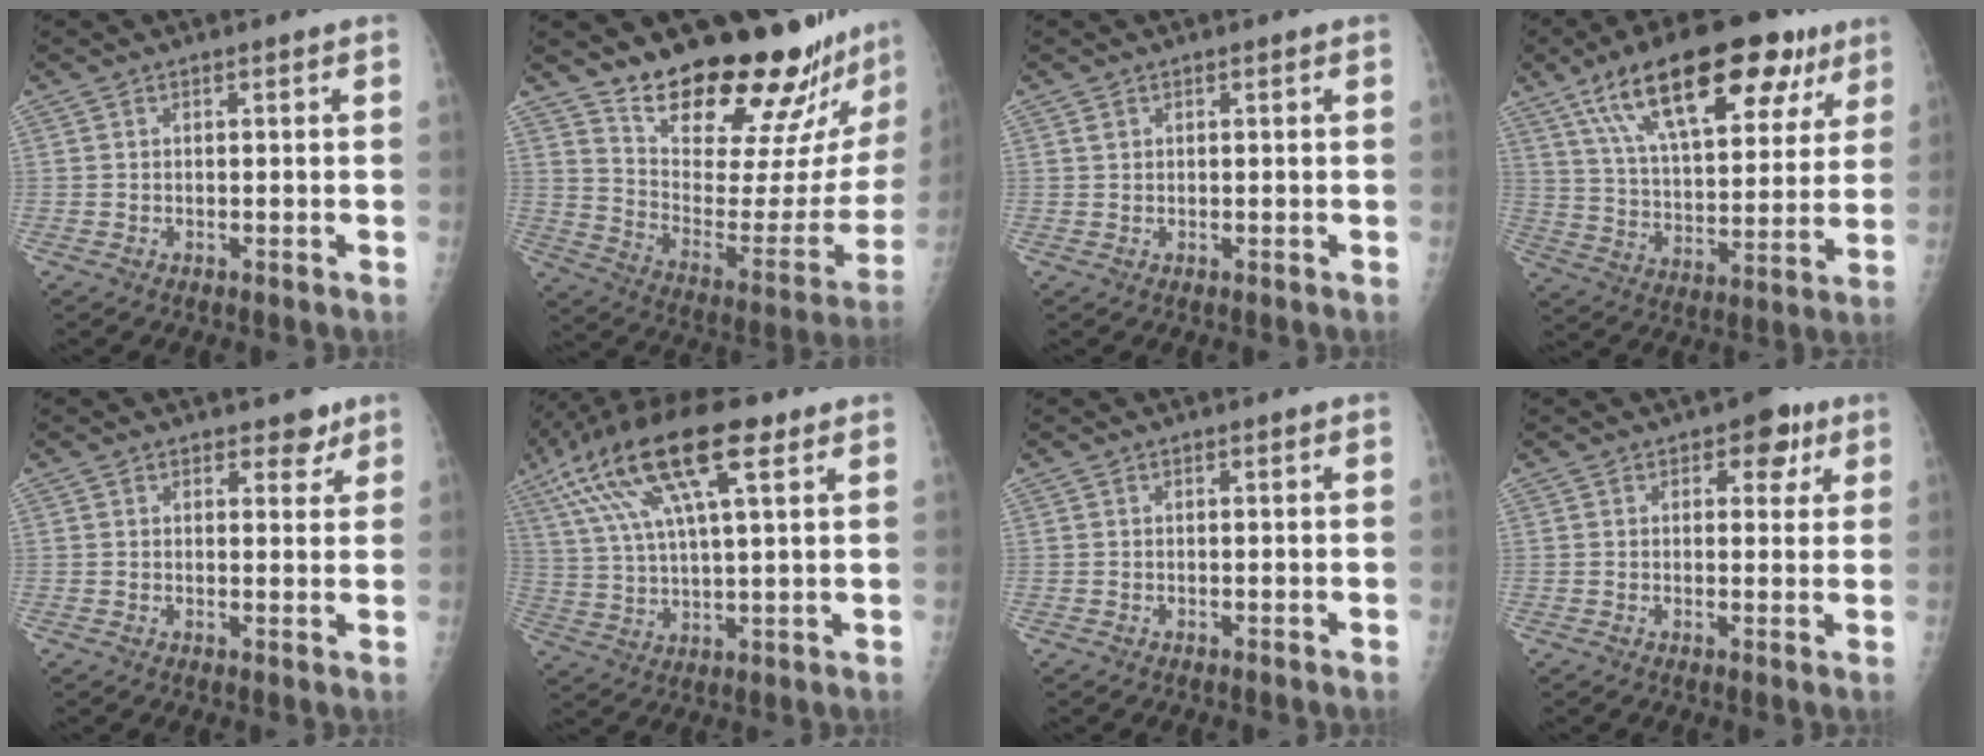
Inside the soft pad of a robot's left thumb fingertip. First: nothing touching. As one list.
[{"total": 27.3, "force": [23.3, 6.2, 12.8], "torque": [-0.160, -0.175, 0.329]}, {"total": 0.8, "force": [0.4, 0.6, 0.3], "torque": [0.001, -0.001, 0.008]}, {"total": 25.6, "force": [14.2, 10.9, 18.4], "torque": [-0.257, -0.012, 0.232]}, {"total": 3.4, "force": [2.4, 2.0, 1.4], "torque": [0.007, -0.013, 0.030]}, {"total": 19.3, "force": [9.3, 6.0, 15.8], "torque": [-0.309, 0.010, 0.165]}, {"total": 0.0}, {"total": 5.6, "force": [2.7, 3.6, 3.3], "torque": [-0.002, -0.005, 0.025]}]